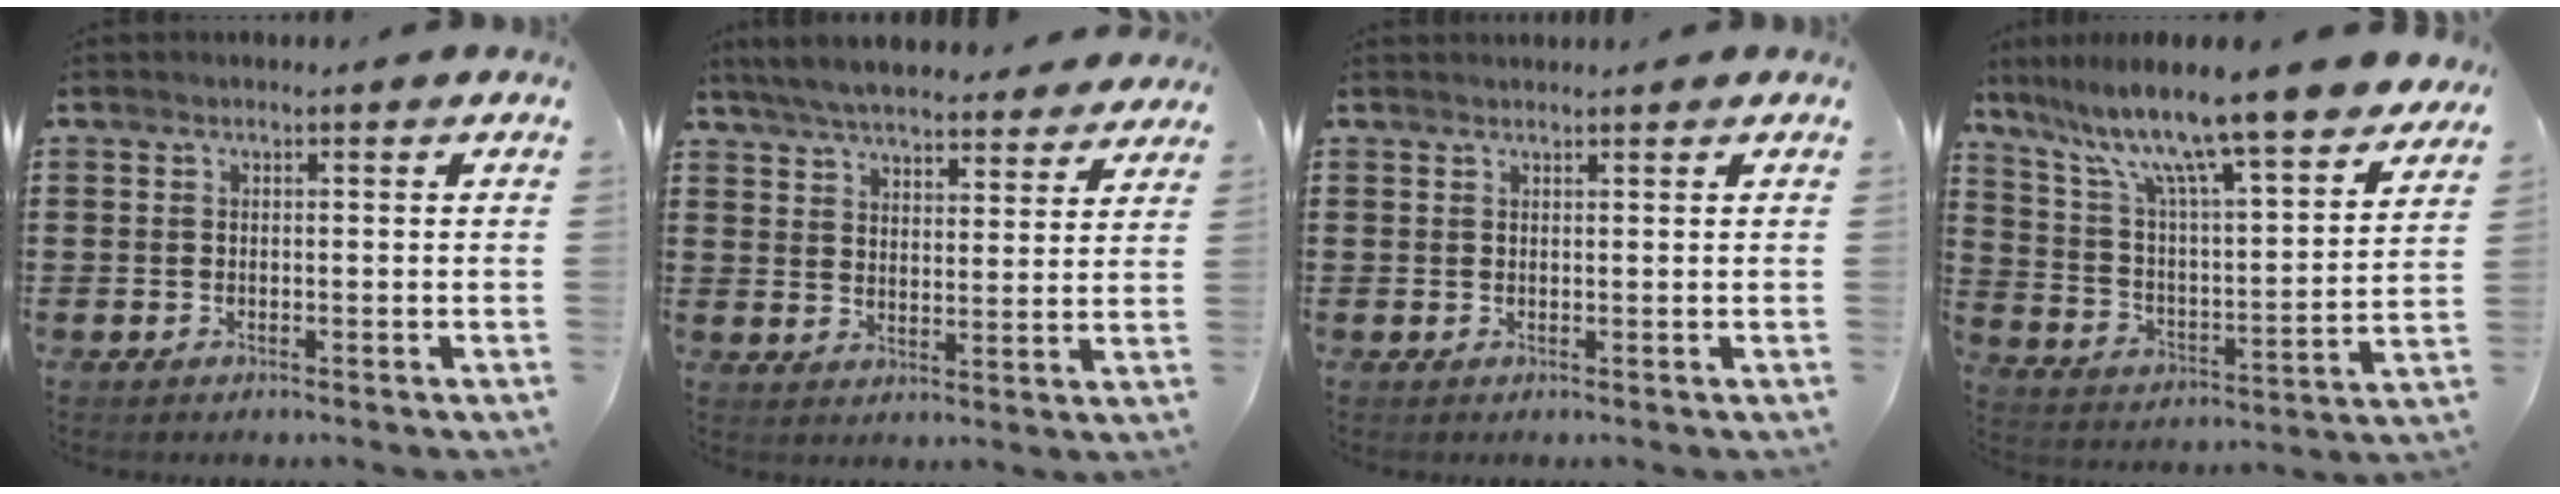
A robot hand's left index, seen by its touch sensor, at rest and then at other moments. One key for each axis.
{"total": 6.1, "fx": 5.9, "fy": 0.5, "fz": 1.6, "tx": -0.055, "ty": -0.024, "tz": 0.106}
{"total": 0.8, "fx": 0.8, "fy": -0.1, "fz": 0.1, "tx": -0.003, "ty": -0.002, "tz": 0.018}
{"total": 12.1, "fx": 10.1, "fy": 0.3, "fz": 6.6, "tx": -0.157, "ty": -0.075, "tz": 0.164}